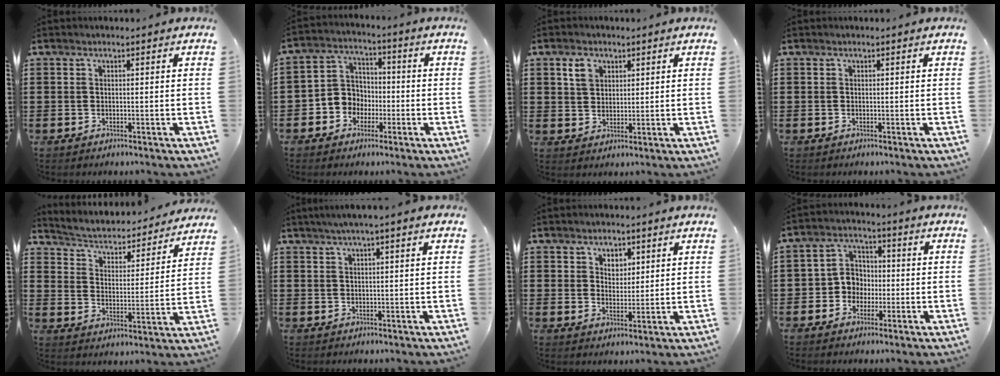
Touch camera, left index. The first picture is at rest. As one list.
[{"total": 5.4, "force": [-1.7, 5.0, 1.1], "torque": [-0.045, 0.009, -0.037]}, {"total": 3.7, "force": [2.1, 2.6, 1.6], "torque": [-0.026, 0.002, 0.036]}, {"total": 0.0}, {"total": 3.2, "force": [3.0, 0.7, 0.9], "torque": [-0.038, -0.029, 0.040]}, {"total": 2.1, "force": [1.4, -0.3, 1.6], "torque": [-0.032, 0.001, 0.025]}, {"total": 3.0, "force": [2.1, 1.9, 0.9], "torque": [-0.017, 0.005, 0.035]}, {"total": 5.1, "force": [-1.3, 4.7, 1.7], "torque": [-0.054, 0.013, -0.030]}]